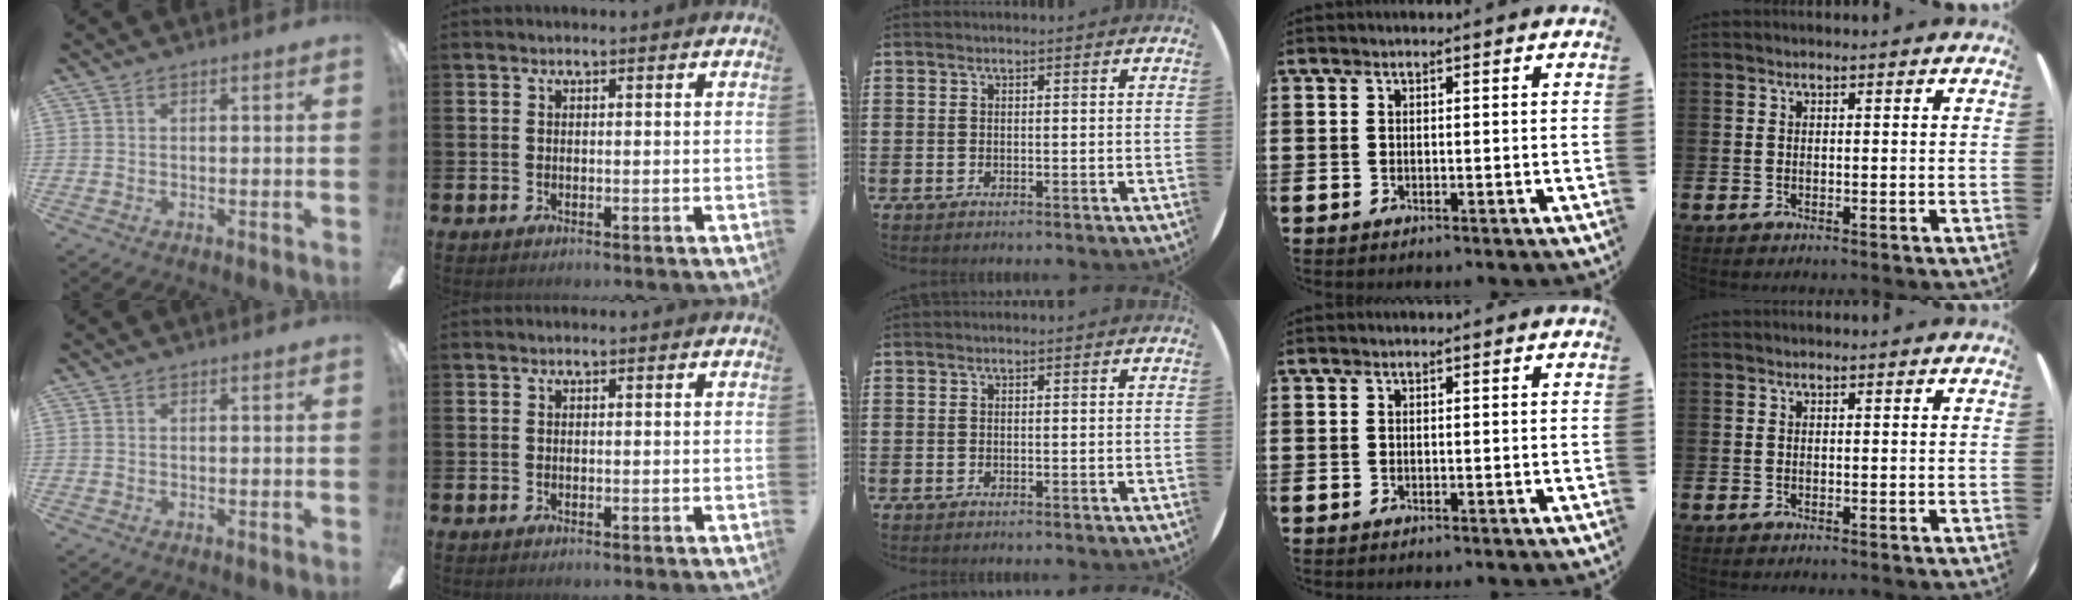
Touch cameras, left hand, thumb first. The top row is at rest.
{}